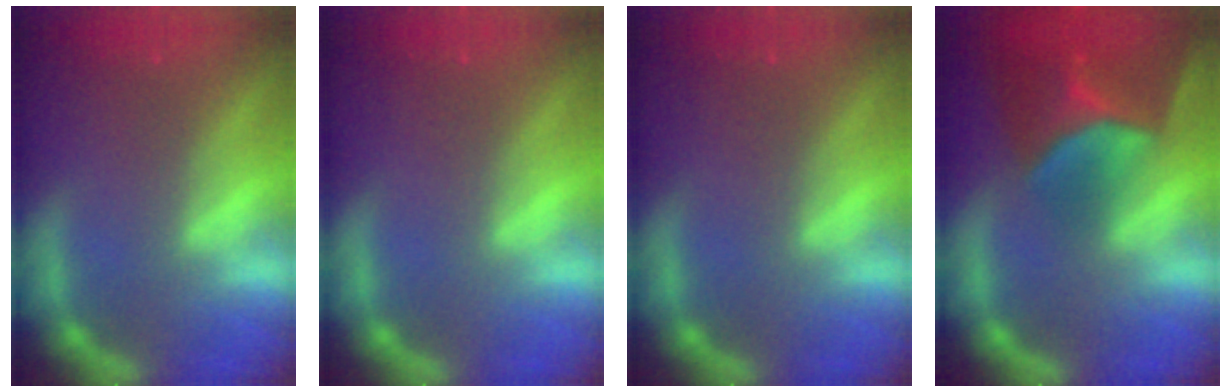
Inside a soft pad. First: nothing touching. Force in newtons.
{"total": 0.0}
{"total": 0.0}
{"total": 9.9}